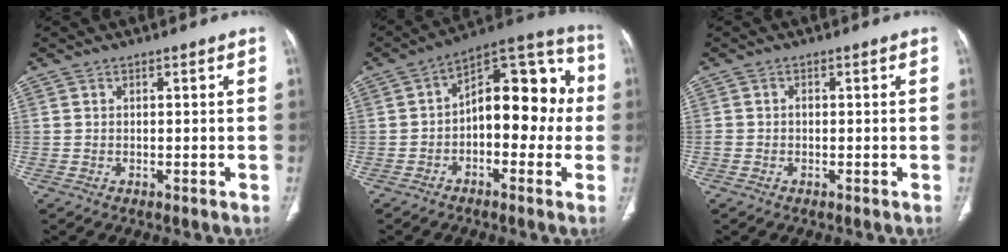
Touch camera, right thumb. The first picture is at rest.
{"total": 16.3, "force": [-0.7, 9.1, 13.5], "torque": [-0.141, 0.053, -0.024]}
{"total": 1.0, "force": [-0.2, 0.8, 0.6], "torque": [-0.008, 0.004, -0.004]}